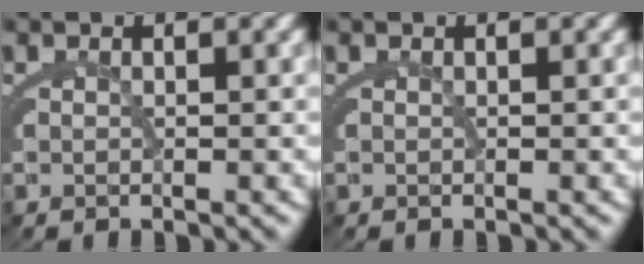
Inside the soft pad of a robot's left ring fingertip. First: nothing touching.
{"total": 0.0}